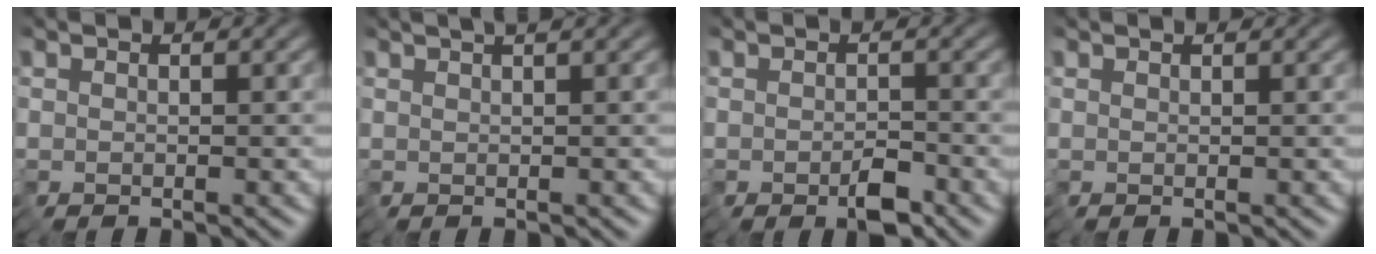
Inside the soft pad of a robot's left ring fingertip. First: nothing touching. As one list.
[{"total": 1.7, "force": [0.9, -0.1, 1.5], "torque": [-0.024, 0.014, 0.017]}, {"total": 2.4, "force": [-1.3, 1.0, 1.8], "torque": [-0.029, -0.001, -0.018]}, {"total": 0.0}]